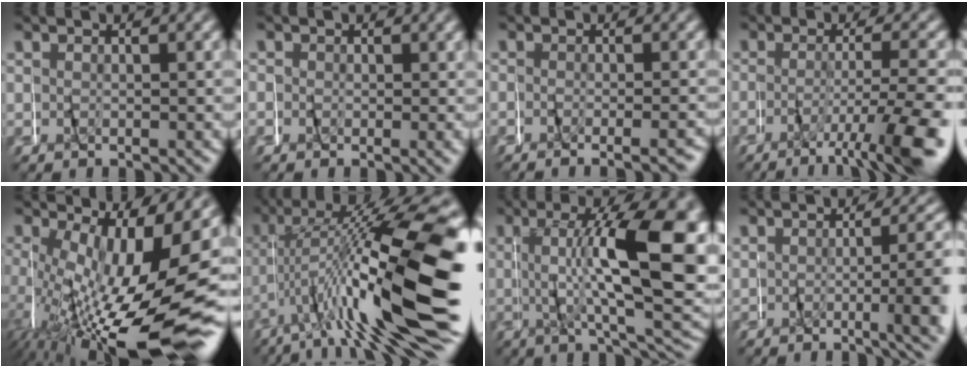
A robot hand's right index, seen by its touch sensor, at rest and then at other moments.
{"total": 1.0, "force": [0.3, 1.0, 0.2], "torque": [0.004, -0.003, 0.002]}
{"total": 1.6, "force": [-1.5, -0.1, 0.5], "torque": [-0.005, -0.004, -0.026]}
{"total": 6.5, "force": [-4.0, 1.3, 5.0], "torque": [-0.066, -0.013, -0.060]}
{"total": 14.5, "force": [-3.8, 5.7, 12.7], "torque": [-0.209, -0.038, -0.031]}
{"total": 13.3, "force": [-2.7, 3.5, 12.5], "torque": [-0.191, 0.005, -0.031]}
{"total": 13.9, "force": [2.0, 4.8, 12.9], "torque": [-0.168, 0.019, 0.030]}
{"total": 4.6, "force": [-0.6, 0.5, 4.6], "torque": [-0.039, 0.007, -0.007]}